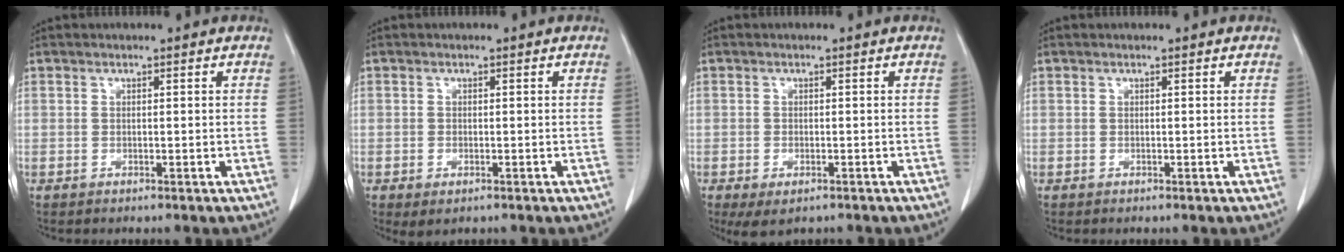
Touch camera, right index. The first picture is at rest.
{"total": 1.9, "force": [-1.0, 0.8, 1.5], "torque": [-0.028, -0.005, -0.005]}
{"total": 4.0, "force": [-2.5, 1.7, 2.6], "torque": [-0.047, -0.010, -0.033]}
{"total": 0.0}